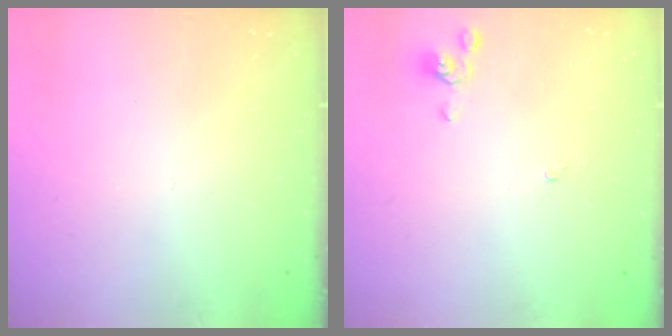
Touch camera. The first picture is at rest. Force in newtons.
{"total": 0.0}